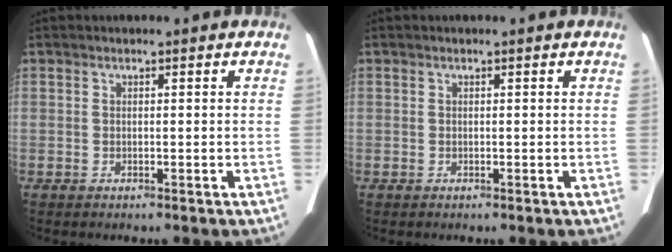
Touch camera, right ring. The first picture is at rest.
{"total": 0.0}